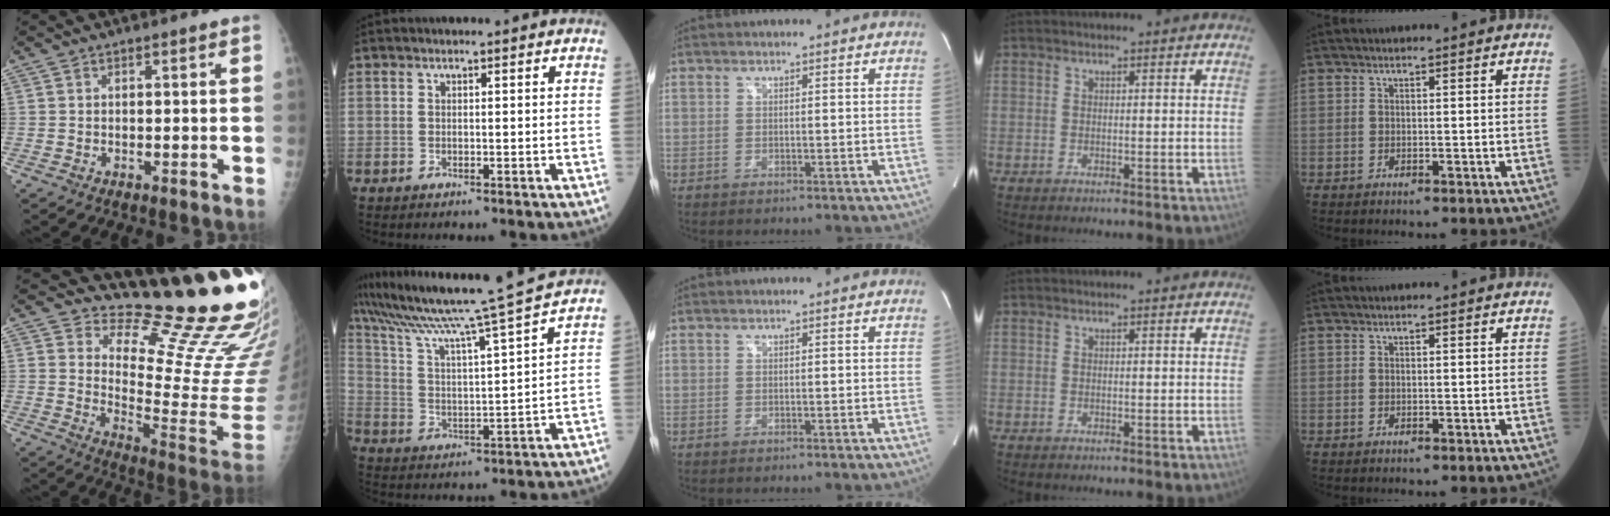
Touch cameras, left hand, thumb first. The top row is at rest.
{"thumb": {"total": 21.4, "force": [18.8, 2.9, 9.7], "torque": [-0.102, -0.204, 0.248]}, "index": {"total": 18.4, "force": [16.2, -3.1, 8.1], "torque": [-0.151, -0.032, 0.251]}}